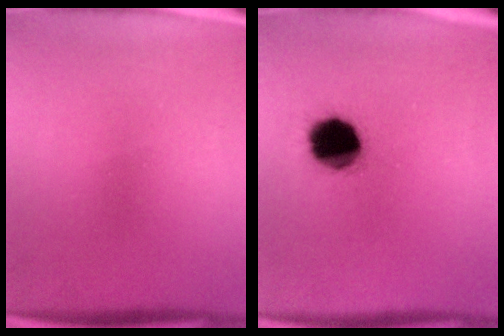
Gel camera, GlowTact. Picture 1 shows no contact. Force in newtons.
{"total": 12.9}